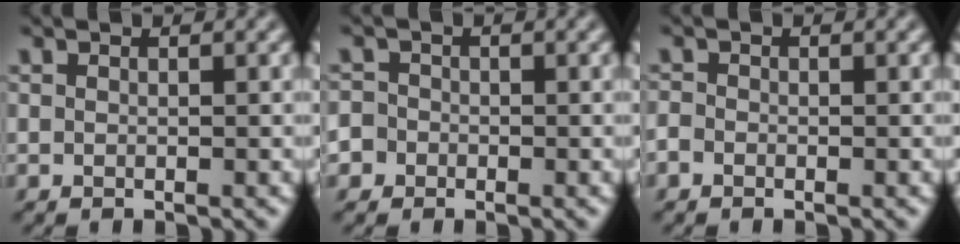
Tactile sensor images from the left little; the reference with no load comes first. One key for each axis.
{"total": 3.0, "fx": -1.2, "fy": 2.7, "fz": 0.6, "tx": 0.005, "ty": 0.012, "tz": -0.041}
{"total": 1.1, "fx": -0.7, "fy": 0.8, "fz": 0.3, "tx": -0.008, "ty": -0.001, "tz": -0.013}